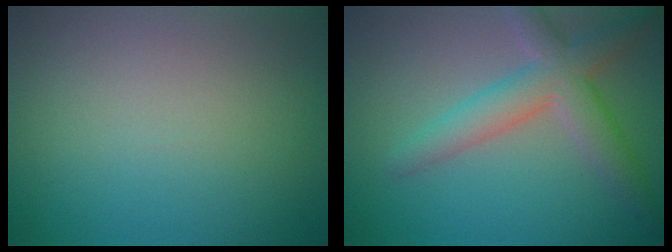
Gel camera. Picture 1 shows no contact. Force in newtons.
{"total": 5.0, "press": 5.0, "slide": 0.2}